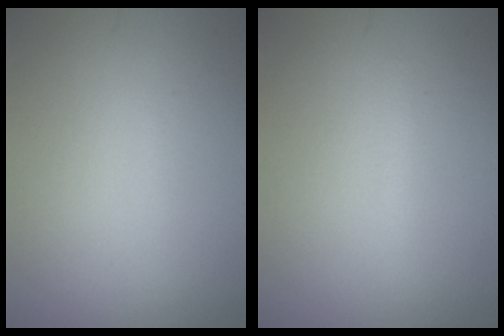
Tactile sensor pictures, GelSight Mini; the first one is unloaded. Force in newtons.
{"total": 0.8, "press": 0.8, "slide": 0.0}